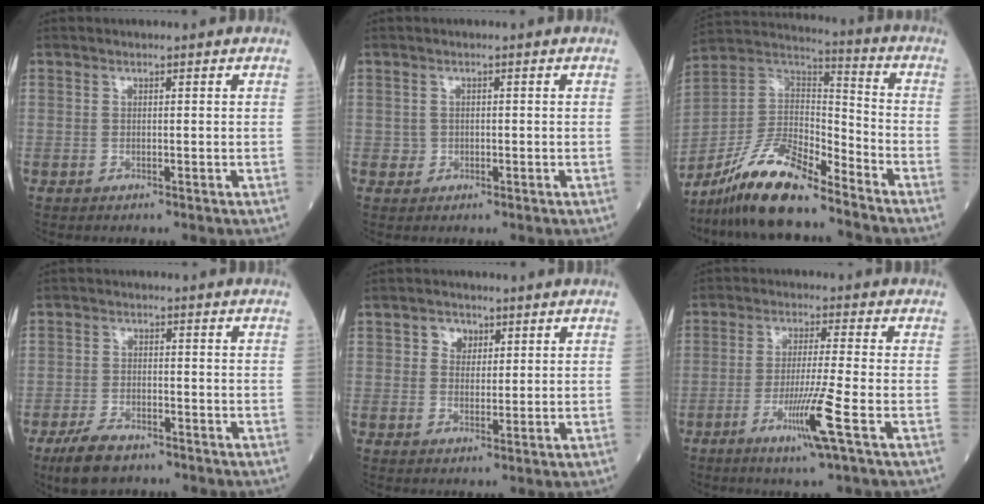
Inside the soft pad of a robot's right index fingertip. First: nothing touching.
{"total": 1.0, "force": [-0.2, 1.0, 0.1], "torque": [0.001, 0.003, -0.002]}
{"total": 14.2, "force": [-11.4, 2.6, 8.0], "torque": [-0.161, 0.009, -0.212]}
{"total": 5.9, "force": [-4.4, 2.4, 3.1], "torque": [-0.069, -0.005, -0.076]}
{"total": 2.9, "force": [1.3, 2.2, 1.3], "torque": [-0.019, 0.005, 0.020]}
{"total": 7.9, "force": [-3.5, -1.2, 7.0], "torque": [-0.133, -0.021, -0.068]}